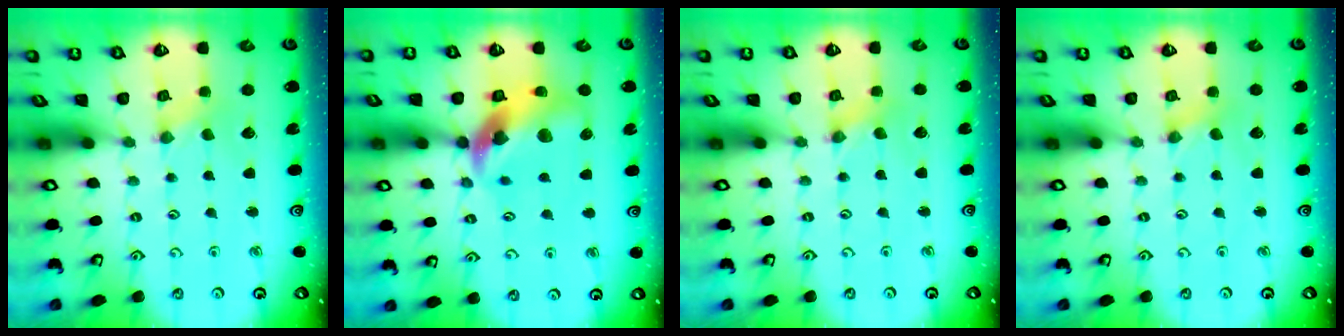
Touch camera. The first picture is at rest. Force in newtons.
{"total": 14.9, "press": 14.8, "slide": 2.2}
{"total": 0.0}
{"total": 1.2, "press": 1.2, "slide": 0.3}